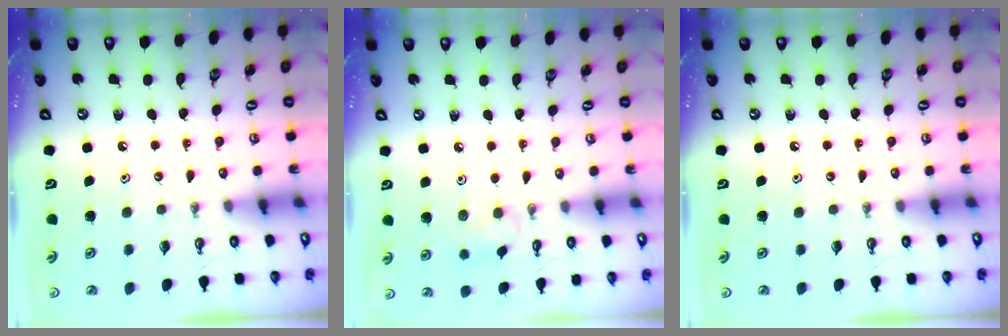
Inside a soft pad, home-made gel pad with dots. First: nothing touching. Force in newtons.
{"total": 6.3, "press": 6.2, "slide": 1.2}
{"total": 0.0}